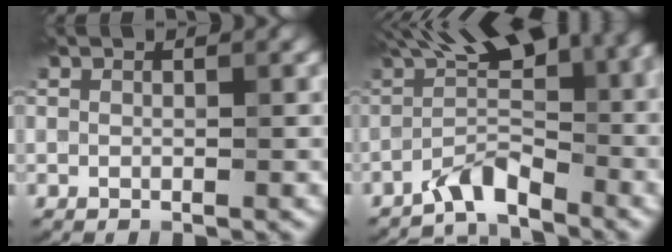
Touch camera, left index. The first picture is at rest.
{"total": 7.4, "force": [-3.6, 2.4, 6.0], "torque": [-0.087, 0.022, -0.077]}